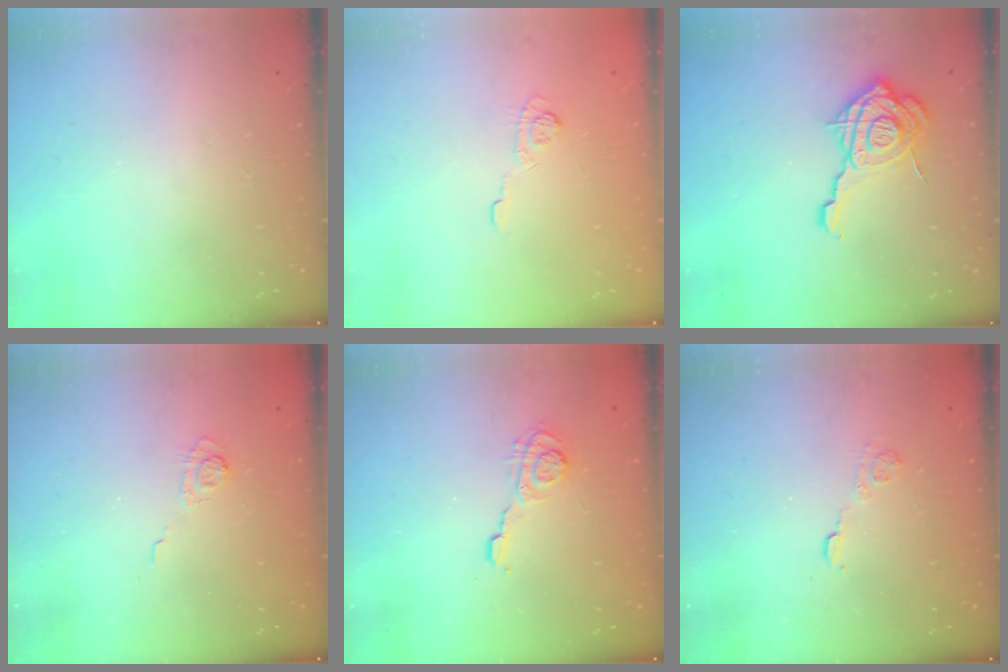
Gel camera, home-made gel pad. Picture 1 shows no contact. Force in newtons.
{"total": 4.5, "press": 4.2, "slide": 1.6}
{"total": 18.2, "press": 18.1, "slide": 2.0}
{"total": 3.1, "press": 2.7, "slide": 1.6}
{"total": 6.1, "press": 6.1, "slide": 0.7}
{"total": 3.6, "press": 3.4, "slide": 1.2}